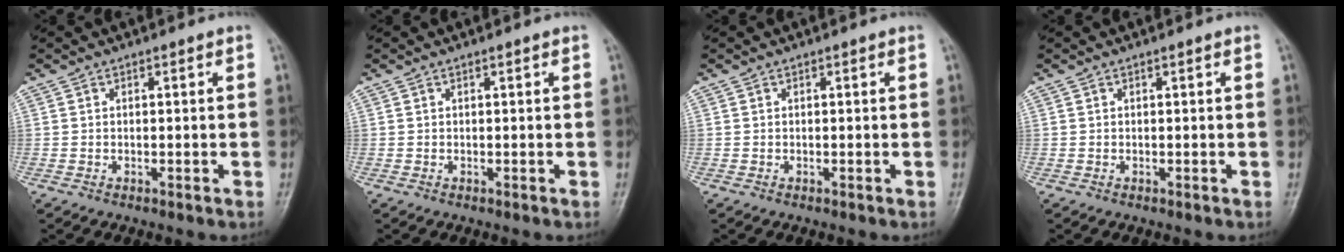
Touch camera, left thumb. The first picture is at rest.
{"total": 0.0}
{"total": 0.0}
{"total": 0.0}